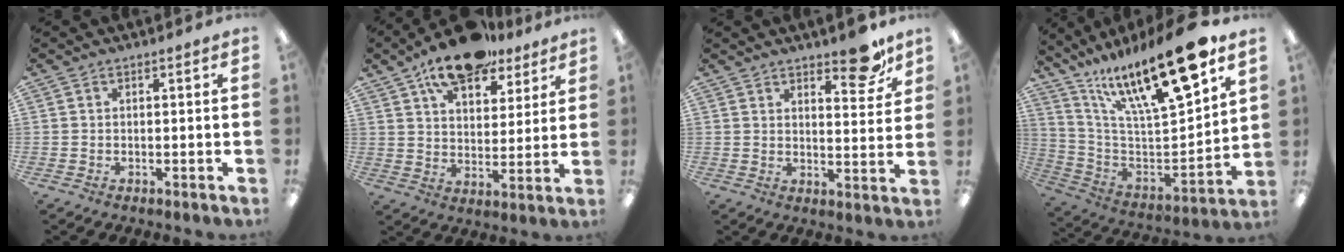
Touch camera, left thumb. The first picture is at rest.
{"total": 14.1, "force": [10.7, 6.2, 6.8], "torque": [-0.110, -0.053, 0.190]}
{"total": 12.2, "force": [9.0, 3.6, 7.3], "torque": [-0.076, -0.064, 0.145]}
{"total": 22.4, "force": [14.7, 5.7, 15.9], "torque": [-0.251, -0.092, 0.243]}